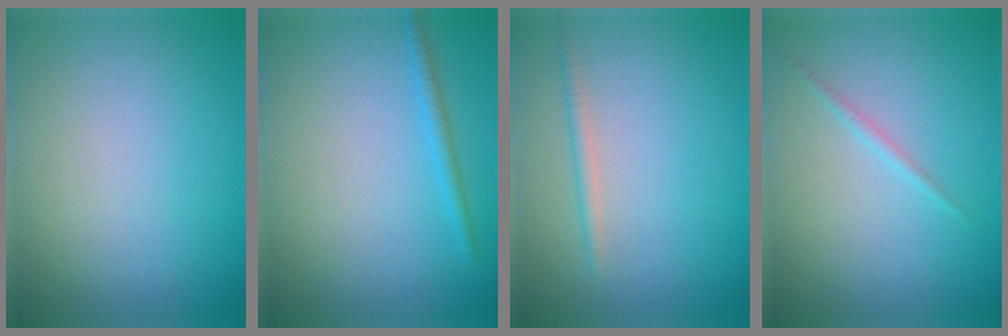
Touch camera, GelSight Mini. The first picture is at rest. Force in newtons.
{"total": 1.3, "press": 1.3, "slide": 0.1}
{"total": 1.1, "press": 1.1, "slide": 0.1}
{"total": 0.7, "press": 0.7, "slide": 0.1}